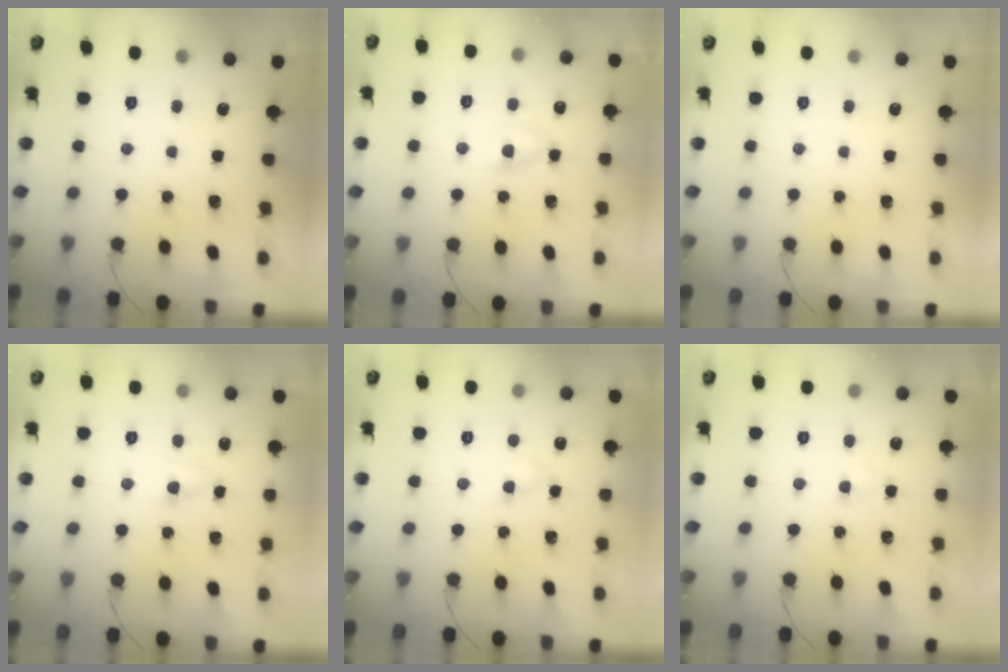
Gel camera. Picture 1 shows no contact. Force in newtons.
{"total": 3.5, "press": 3.3, "slide": 1.2}
{"total": 0.0}
{"total": 4.2, "press": 4.1, "slide": 1.0}
{"total": 3.0, "press": 2.8, "slide": 1.0}
{"total": 2.2, "press": 2.1, "slide": 0.8}